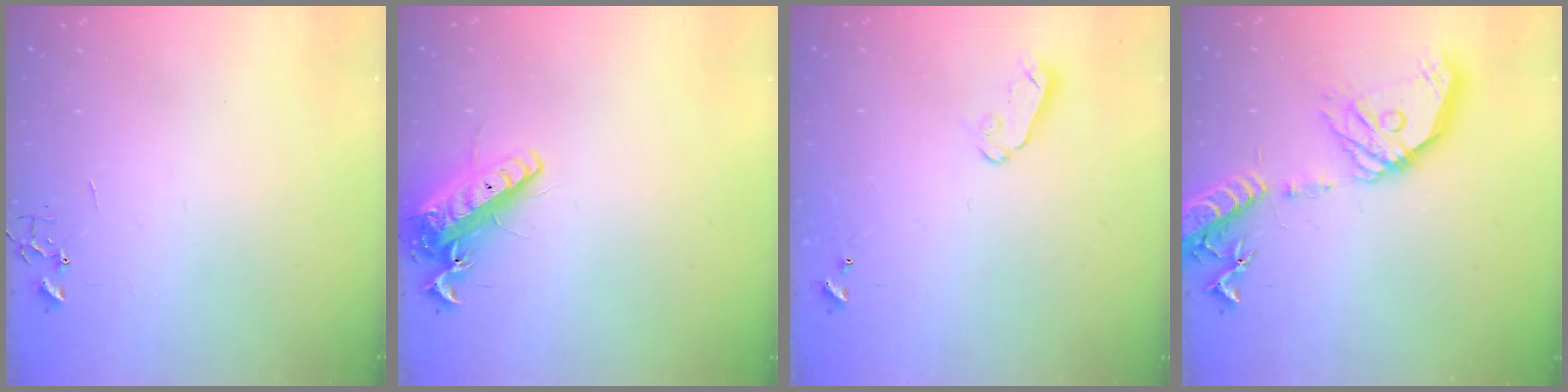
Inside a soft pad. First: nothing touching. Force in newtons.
{"total": 13.9, "press": 13.7, "slide": 2.5}
{"total": 5.4, "press": 5.4, "slide": 0.5}
{"total": 22.7, "press": 22.4, "slide": 3.8}